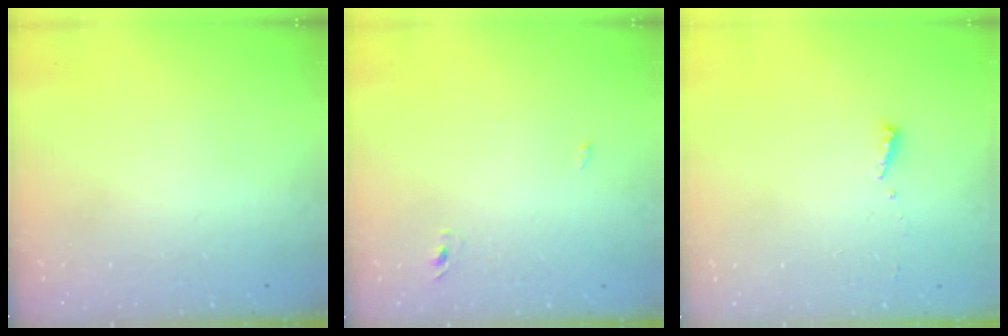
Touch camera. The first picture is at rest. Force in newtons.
{"total": 2.4, "press": 2.2, "slide": 1.0}
{"total": 3.6, "press": 3.5, "slide": 0.8}